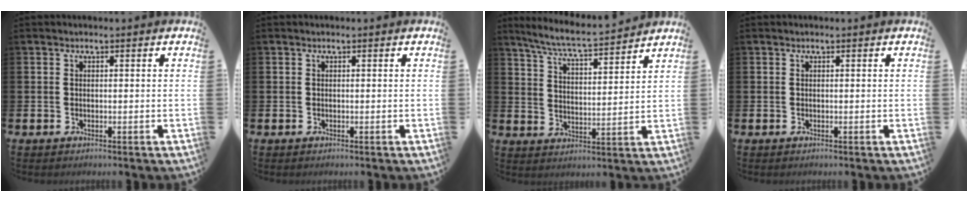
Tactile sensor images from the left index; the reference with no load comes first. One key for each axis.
{"total": 0.0}
{"total": 6.9, "fx": 6.5, "fy": 0.1, "fz": 2.2, "tx": -0.068, "ty": -0.042, "tz": 0.113}
{"total": 0.0}